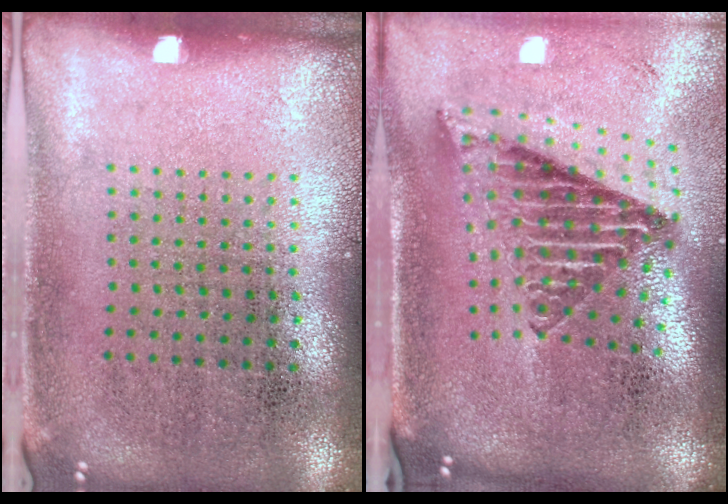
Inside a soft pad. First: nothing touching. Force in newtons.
{"total": 2.8, "press": 1.7, "slide": 2.2}